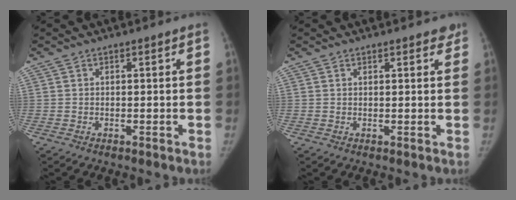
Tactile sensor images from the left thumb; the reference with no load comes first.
{"total": 2.0, "force": [1.7, 0.8, 0.8], "torque": [0.008, -0.003, 0.015]}